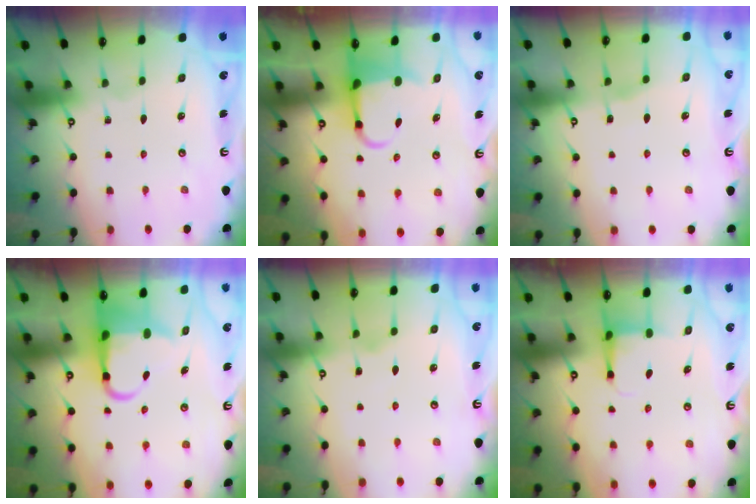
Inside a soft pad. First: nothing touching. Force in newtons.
{"total": 4.8, "press": 4.7, "slide": 1.2}
{"total": 2.6, "press": 2.5, "slide": 0.4}
{"total": 8.2, "press": 8.0, "slide": 1.3}
{"total": 2.2, "press": 2.2, "slide": 0.3}
{"total": 4.1, "press": 4.1, "slide": 0.5}